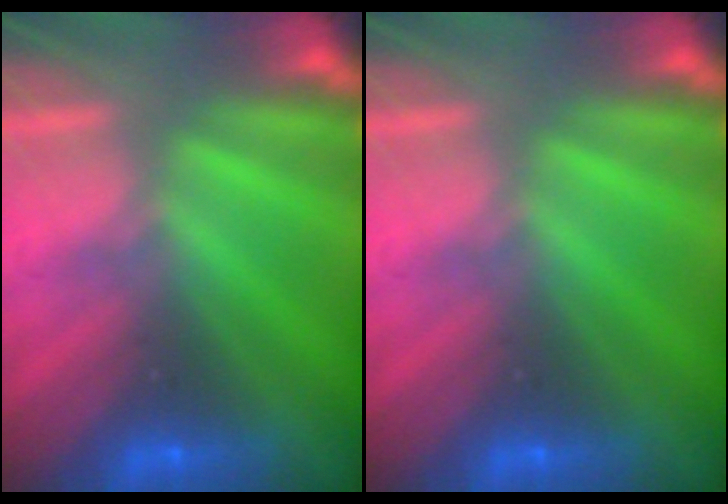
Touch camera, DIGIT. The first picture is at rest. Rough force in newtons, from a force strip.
{"total": 0.0}